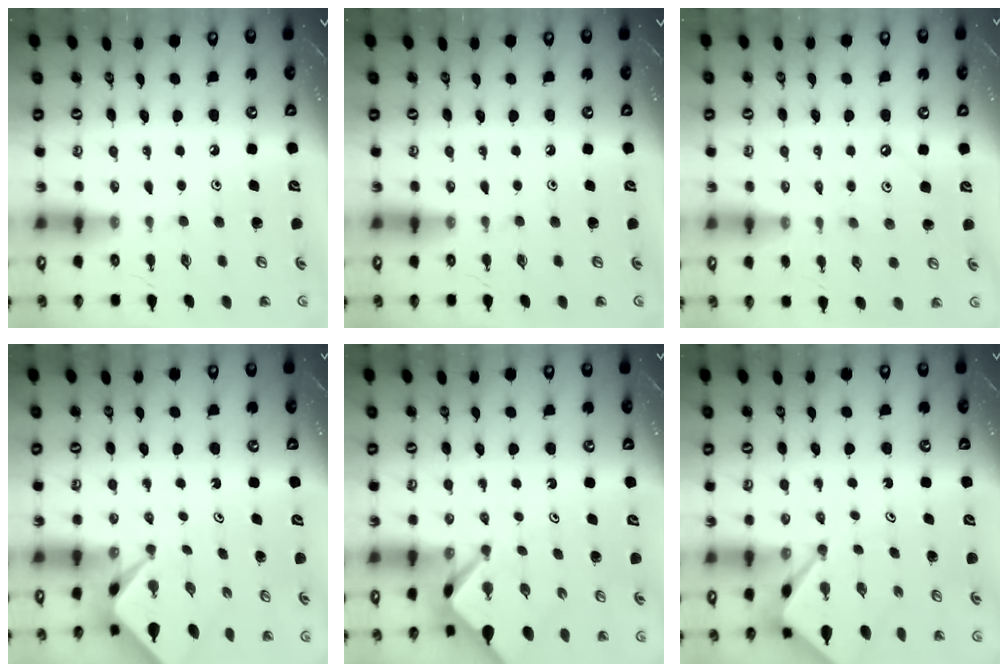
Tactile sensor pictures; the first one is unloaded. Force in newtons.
{"total": 0.0}
{"total": 2.8, "press": 2.8, "slide": 0.5}
{"total": 1.6, "press": 1.6, "slide": 0.3}
{"total": 2.8, "press": 2.7, "slide": 0.4}
{"total": 4.7, "press": 4.6, "slide": 0.5}